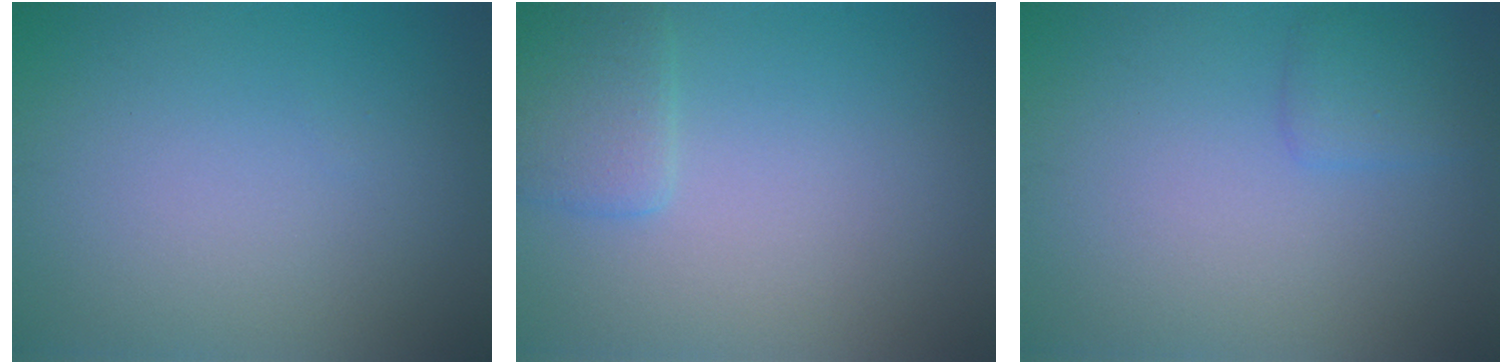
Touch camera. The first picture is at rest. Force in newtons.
{"total": 2.4, "press": 2.3, "slide": 0.2}
{"total": 1.6, "press": 1.6, "slide": 0.0}